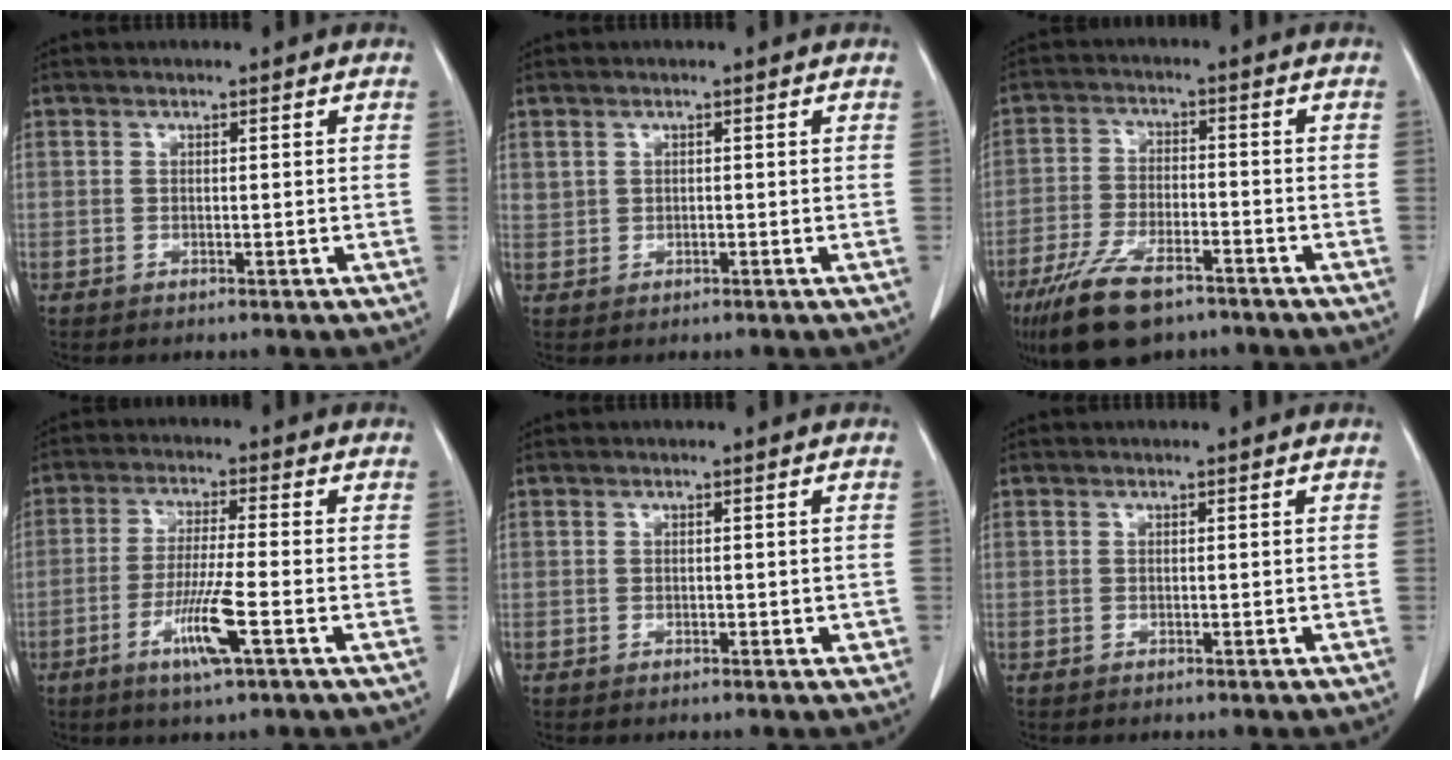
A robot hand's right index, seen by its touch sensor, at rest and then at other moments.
{"total": 1.0, "force": [0.7, 0.8, 0.2], "torque": [0.004, 0.003, 0.011]}
{"total": 11.7, "force": [-8.1, 4.1, 7.4], "torque": [-0.147, -0.015, -0.144]}
{"total": 7.8, "force": [-3.2, -0.2, 7.1], "torque": [-0.138, -0.017, -0.061]}
{"total": 1.2, "force": [-0.1, 0.9, 0.9], "torque": [-0.006, 0.004, 0.002]}
{"total": 0.0}